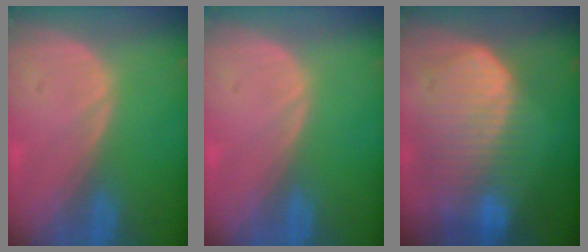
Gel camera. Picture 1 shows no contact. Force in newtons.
{"total": 0.0}
{"total": 10.3, "press": 9.0, "slide": 5.1}